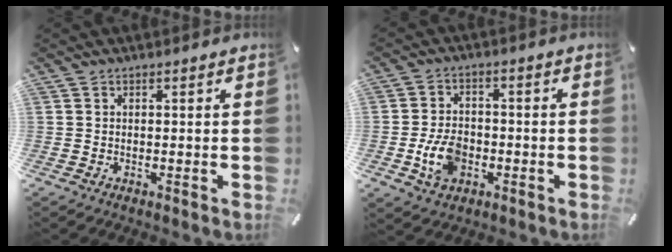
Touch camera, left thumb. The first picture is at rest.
{"total": 8.5, "force": [-2.3, 6.2, 5.3], "torque": [-0.118, 0.011, -0.040]}